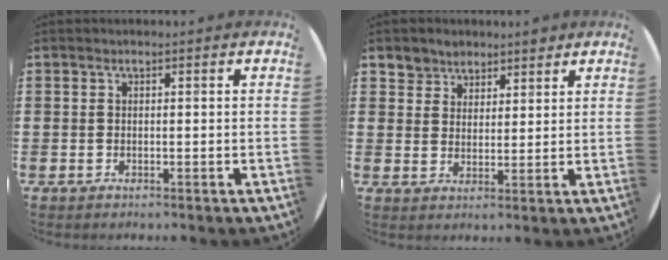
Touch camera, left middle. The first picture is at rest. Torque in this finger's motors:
{"motor_torque": [0.46, -0.46, 0.06, 0.05]}